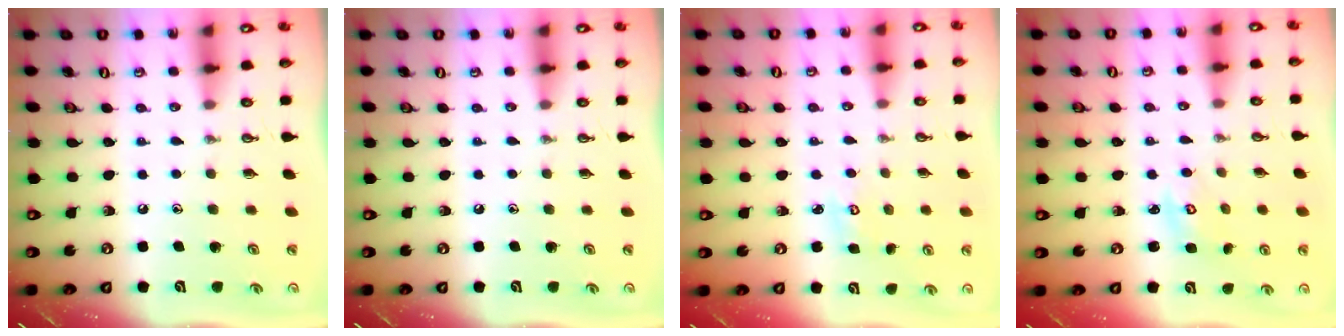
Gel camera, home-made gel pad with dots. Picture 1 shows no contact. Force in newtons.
{"total": 0.0}
{"total": 3.5, "press": 3.4, "slide": 0.3}
{"total": 3.8, "press": 3.8, "slide": 0.5}